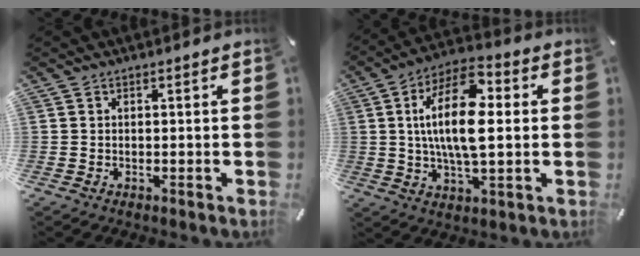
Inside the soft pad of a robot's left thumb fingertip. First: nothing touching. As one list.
[{"total": 16.2, "force": [2.1, 7.3, 14.3], "torque": [-0.279, -0.002, 0.032]}]